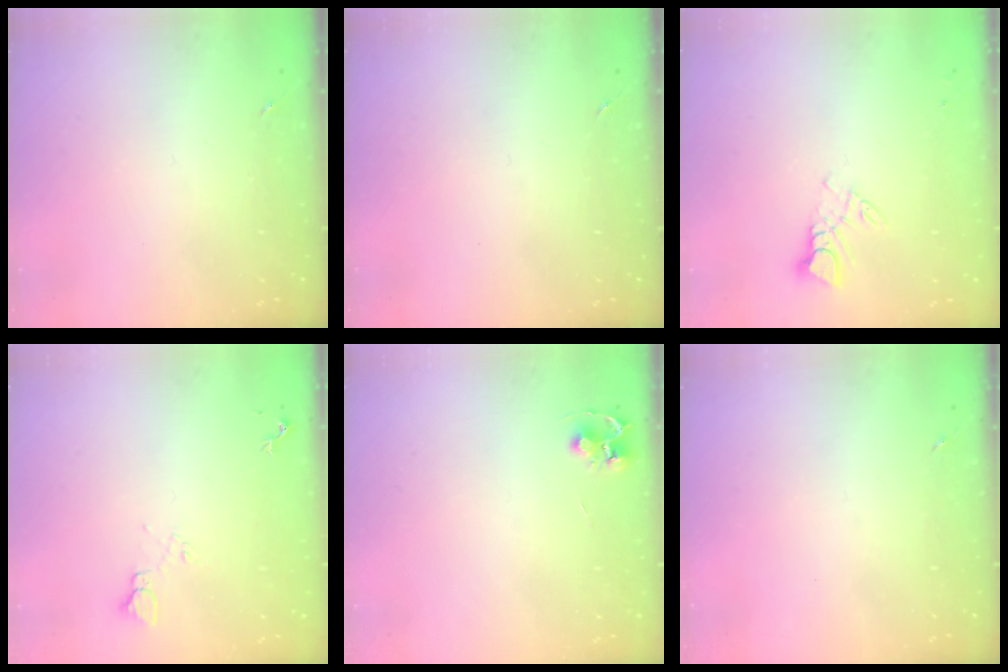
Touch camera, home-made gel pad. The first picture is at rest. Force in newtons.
{"total": 0.0}
{"total": 5.0, "press": 5.0, "slide": 0.3}
{"total": 4.6, "press": 4.6, "slide": 0.6}
{"total": 4.7, "press": 4.7, "slide": 0.4}
{"total": 0.0}